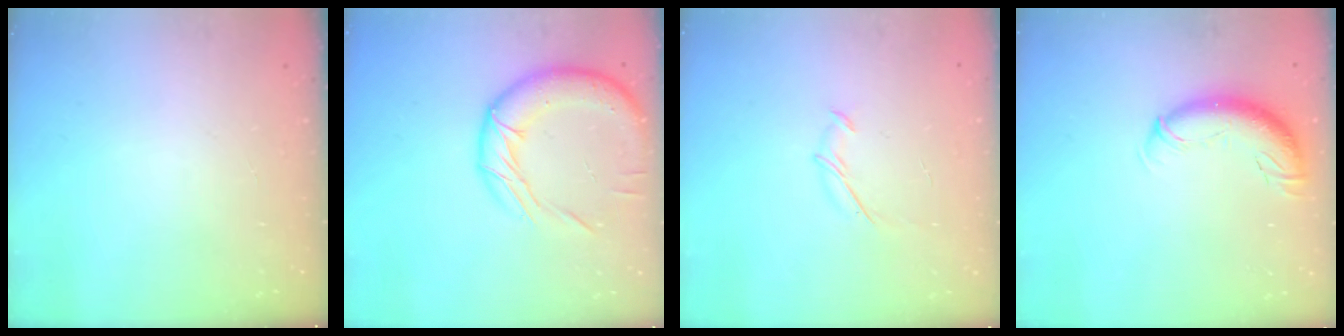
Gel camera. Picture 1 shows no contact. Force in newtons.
{"total": 16.9, "press": 16.8, "slide": 2.3}
{"total": 6.2, "press": 6.1, "slide": 1.0}
{"total": 11.0, "press": 10.7, "slide": 2.8}